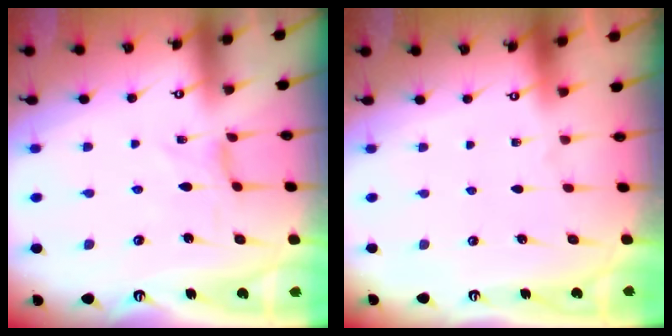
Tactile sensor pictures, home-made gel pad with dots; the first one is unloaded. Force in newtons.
{"total": 0.0}